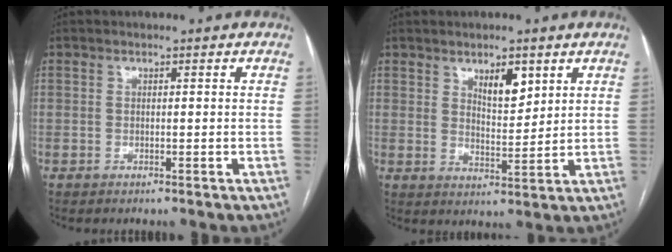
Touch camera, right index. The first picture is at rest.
{"total": 5.3, "force": [3.0, 1.9, 3.9], "torque": [-0.065, -0.006, 0.053]}